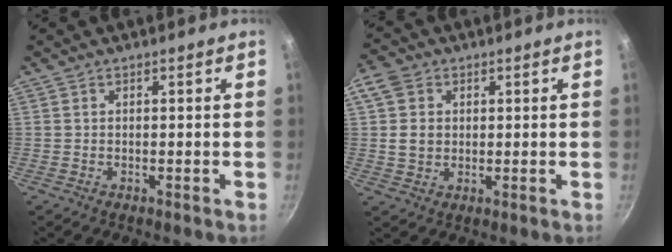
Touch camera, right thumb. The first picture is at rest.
{"total": 6.1, "force": [1.1, 5.1, 3.2], "torque": [-0.040, 0.000, 0.012]}